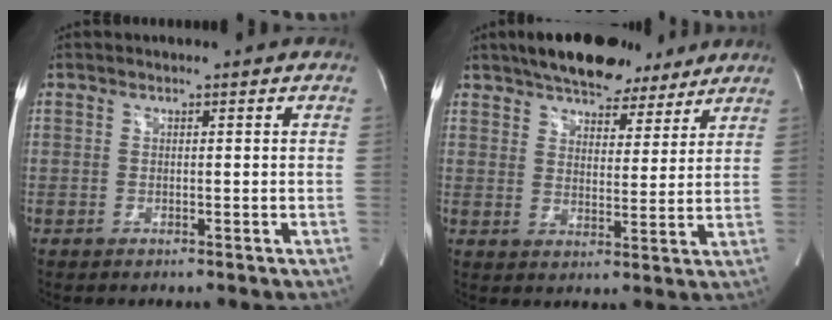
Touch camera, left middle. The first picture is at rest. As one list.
[{"total": 14.5, "force": [11.6, 5.9, 6.5], "torque": [-0.094, 0.021, 0.168]}]